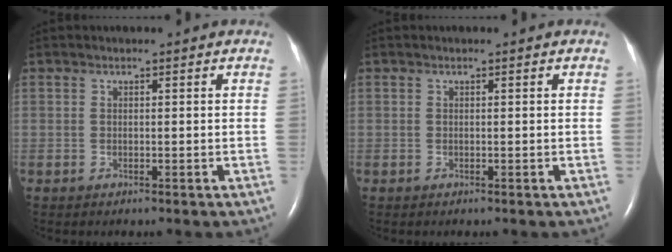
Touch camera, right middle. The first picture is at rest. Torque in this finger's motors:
{"motor_torque": [-0.05, 0.06, 0.00, 0.00]}